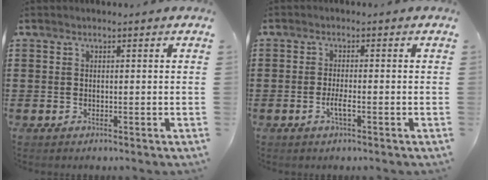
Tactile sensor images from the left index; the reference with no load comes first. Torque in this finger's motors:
{"motor_torque": [0.37, 0.22, 0.08, 0.03]}